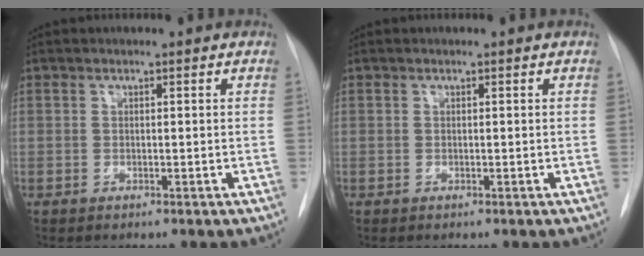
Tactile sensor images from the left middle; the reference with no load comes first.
{"total": 0.0}